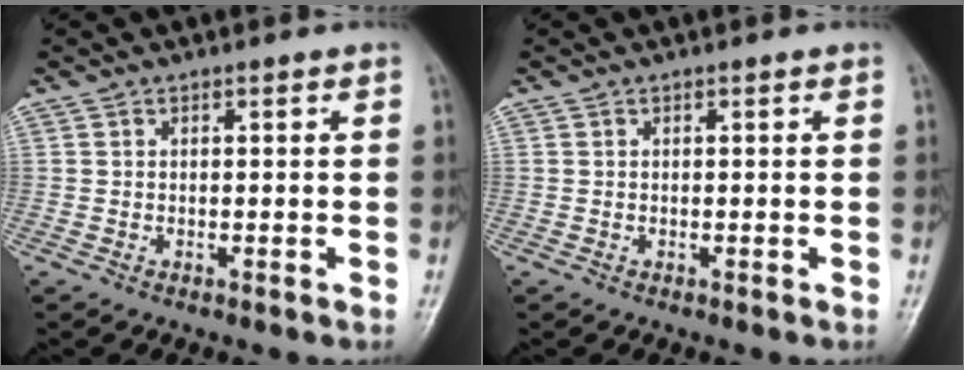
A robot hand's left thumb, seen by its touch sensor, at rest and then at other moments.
{"total": 0.0}